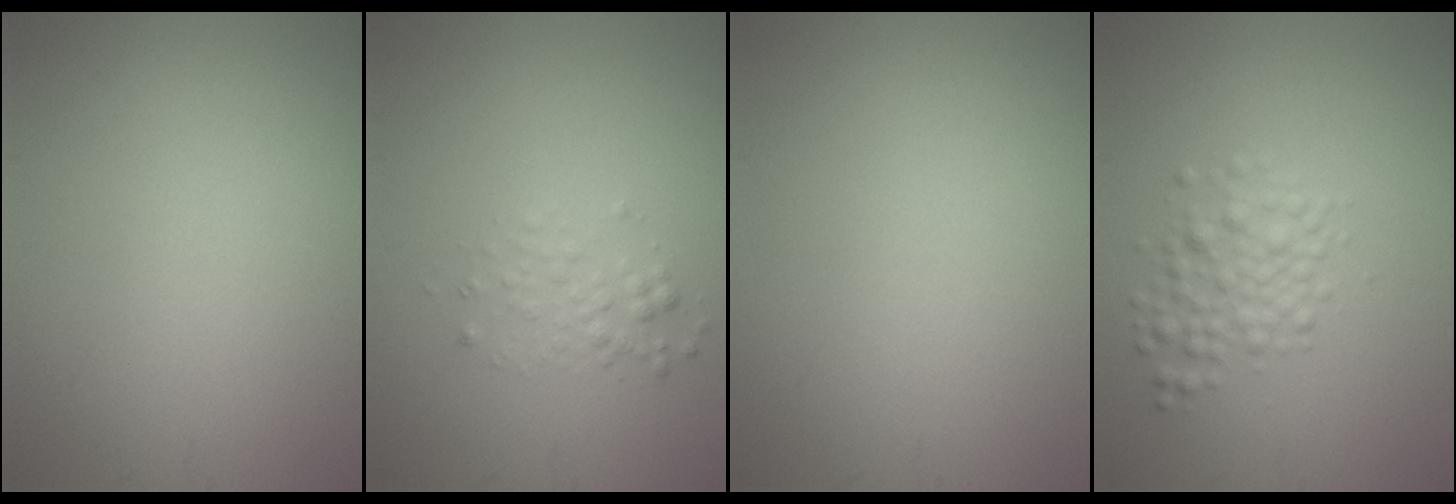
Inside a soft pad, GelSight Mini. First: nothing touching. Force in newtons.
{"total": 1.4, "press": 1.4, "slide": 0.1}
{"total": 0.0}
{"total": 2.8, "press": 2.8, "slide": 0.1}